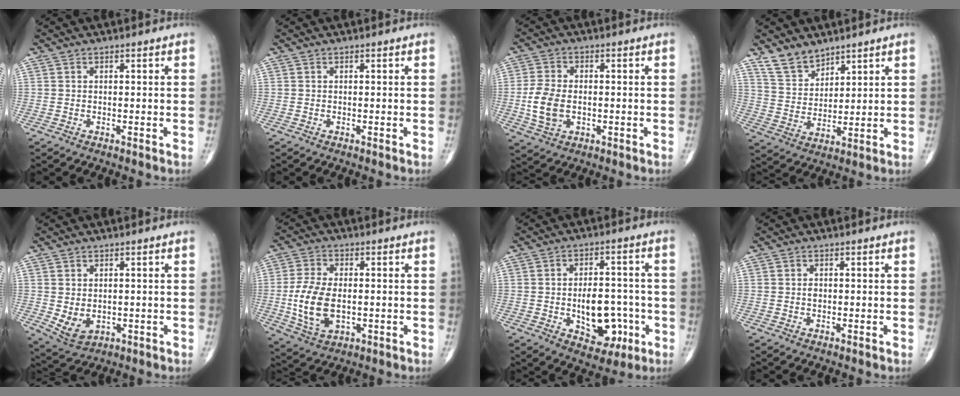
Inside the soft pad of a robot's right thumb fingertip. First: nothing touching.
{"total": 0.0}
{"total": 7.6, "force": [-0.9, 4.8, 5.8], "torque": [-0.115, 0.001, -0.015]}
{"total": 7.1, "force": [5.8, 3.5, 2.1], "torque": [-0.023, -0.036, 0.122]}
{"total": 5.1, "force": [-0.2, 3.5, 3.7], "torque": [-0.053, -0.010, 0.015]}
{"total": 11.2, "force": [-1.1, 6.3, 9.2], "torque": [-0.178, -0.005, -0.015]}
{"total": 12.0, "force": [-2.9, 7.3, 9.2], "torque": [-0.096, 0.024, -0.028]}
{"total": 0.9, "force": [0.0, 0.7, 0.6], "torque": [-0.008, 0.001, 0.000]}